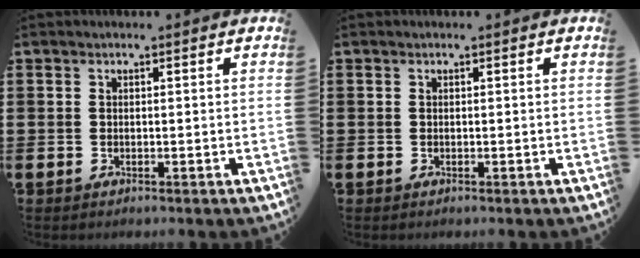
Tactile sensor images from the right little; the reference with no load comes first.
{"total": 0.0}